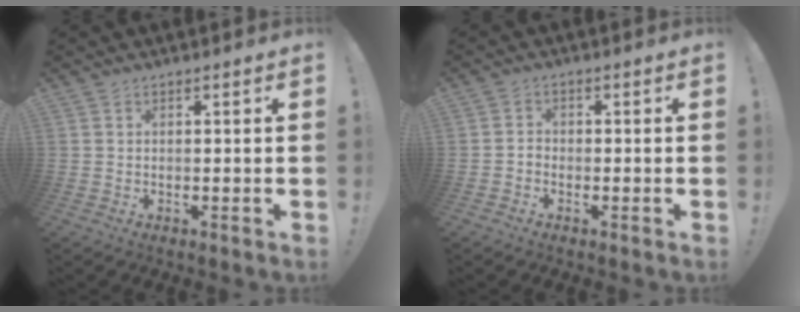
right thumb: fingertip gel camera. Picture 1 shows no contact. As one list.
[{"total": 1.9, "force": [-1.3, 1.2, 0.6], "torque": [-0.015, 0.011, -0.023]}]